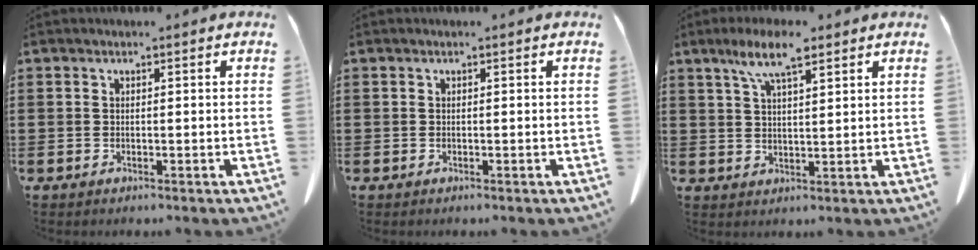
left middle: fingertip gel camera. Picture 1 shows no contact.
{"total": 0.0}
{"total": 7.5, "force": [4.9, 1.6, 5.5], "torque": [-0.118, 0.000, 0.086]}